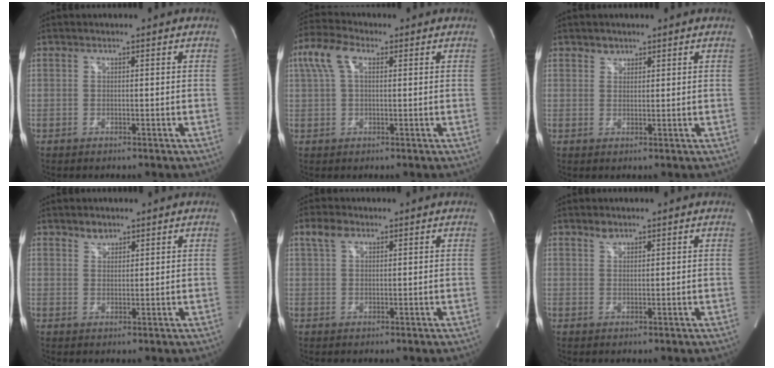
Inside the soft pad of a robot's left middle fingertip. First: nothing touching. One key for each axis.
{"total": 6.2, "fx": 2.1, "fy": 2.9, "fz": 5.0, "tx": -0.124, "ty": 0.034, "tz": 0.043}
{"total": 1.4, "fx": 1.1, "fy": 1.0, "fz": 0.0, "tx": 0.006, "ty": -0.002, "tz": 0.015}
{"total": 1.8, "fx": 1.5, "fy": 1.0, "fz": 0.3, "tx": -0.002, "ty": 0.000, "tz": 0.026}
{"total": 2.8, "fx": 1.8, "fy": 1.6, "fz": 1.6, "tx": -0.040, "ty": 0.015, "tz": 0.039}
{"total": 1.3, "fx": 1.1, "fy": 0.7, "fz": 0.3, "tx": -0.006, "ty": 0.001, "tz": 0.020}